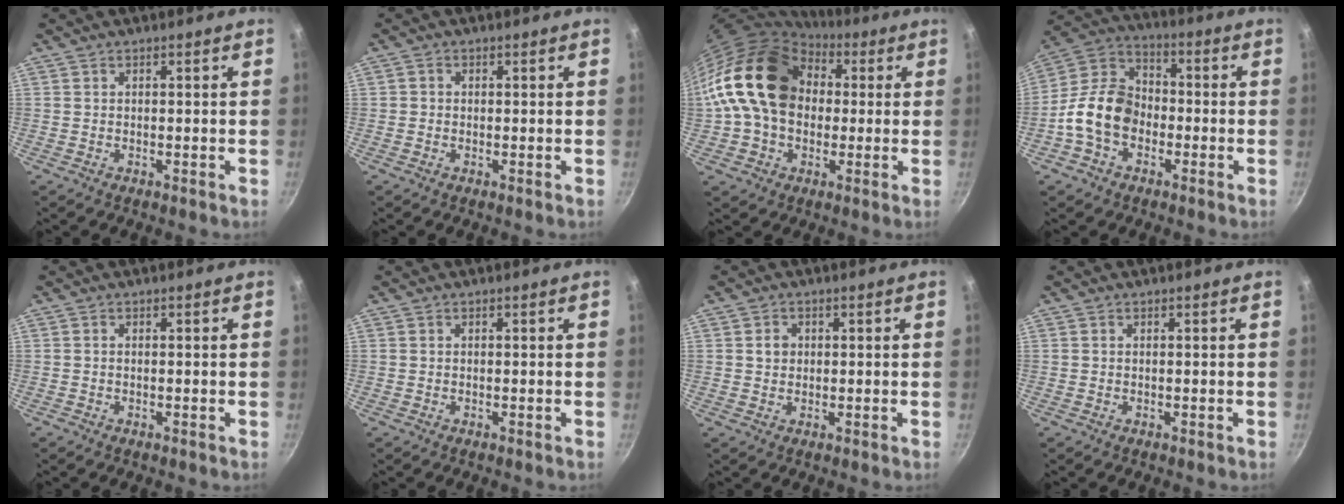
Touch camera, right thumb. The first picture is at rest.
{"total": 0.9, "force": [-0.1, 0.9, 0.3], "torque": [-0.004, 0.003, -0.004]}
{"total": 20.6, "force": [3.1, 15.3, 13.4], "torque": [-0.216, 0.035, 0.046]}
{"total": 12.9, "force": [-3.5, 9.4, 8.1], "torque": [-0.116, 0.042, -0.085]}
{"total": 0.0}
{"total": 0.0}
{"total": 2.3, "force": [0.4, 2.0, 1.0], "torque": [-0.008, 0.004, 0.004]}
{"total": 0.0}